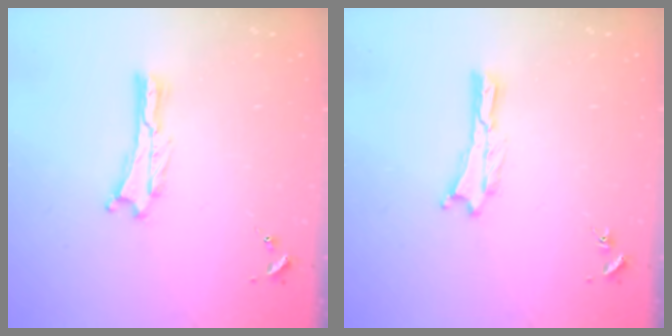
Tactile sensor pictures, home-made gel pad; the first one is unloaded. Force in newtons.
{"total": 0.0}